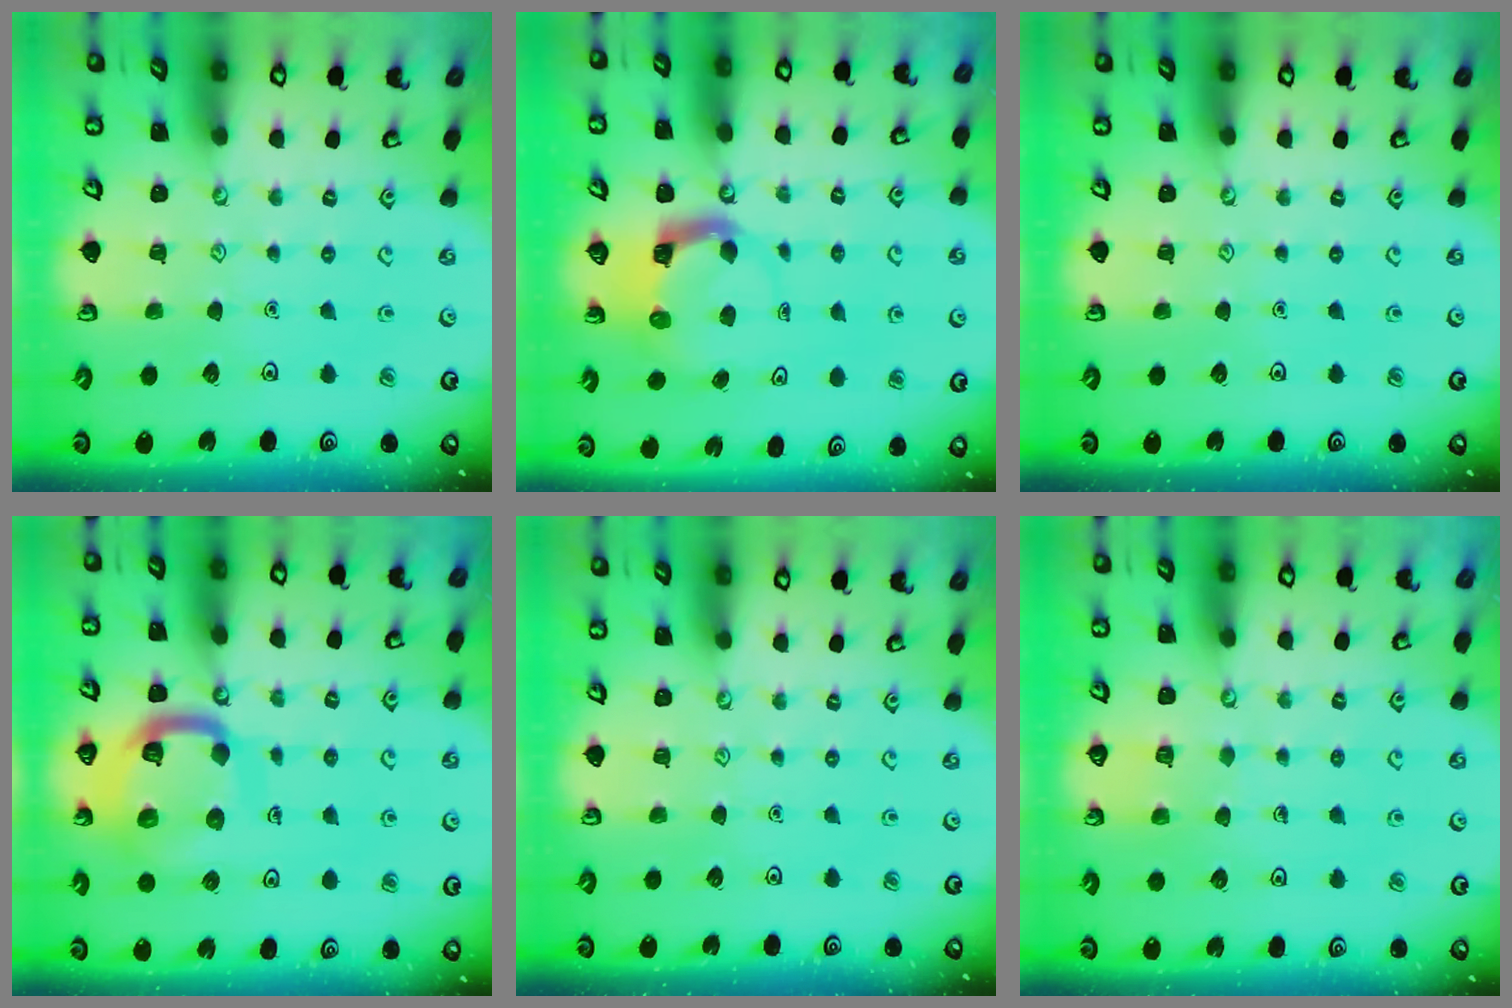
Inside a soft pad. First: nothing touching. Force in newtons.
{"total": 3.9, "press": 3.9, "slide": 0.3}
{"total": 0.0}
{"total": 15.6, "press": 15.5, "slide": 1.6}
{"total": 0.0}
{"total": 3.4, "press": 3.3, "slide": 0.3}